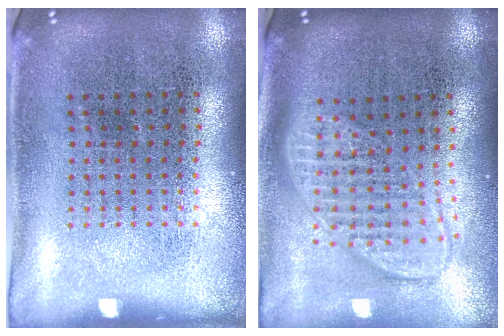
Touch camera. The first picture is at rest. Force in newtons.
{"total": 1.9, "press": 1.5, "slide": 1.1}